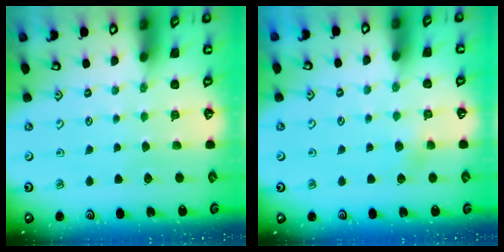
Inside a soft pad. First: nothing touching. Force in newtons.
{"total": 3.8, "press": 3.7, "slide": 0.4}